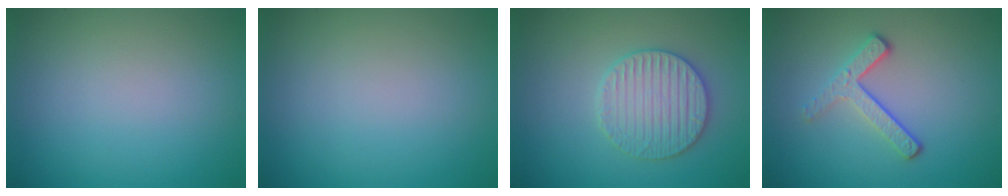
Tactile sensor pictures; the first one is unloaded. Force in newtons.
{"total": 0.0}
{"total": 3.6, "press": 3.5, "slide": 0.9}
{"total": 3.0, "press": 2.2, "slide": 2.1}